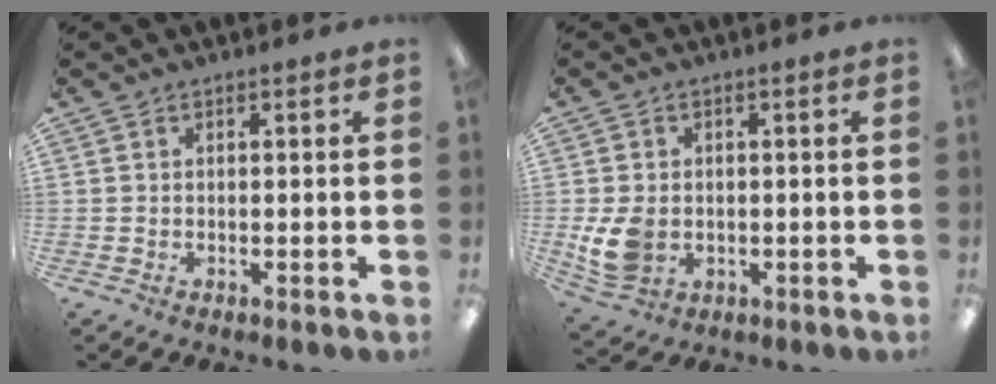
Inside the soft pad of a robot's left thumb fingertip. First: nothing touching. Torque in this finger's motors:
{"motor_torque": [-0.24, 0.67, 0.49, -0.49, 0.07]}